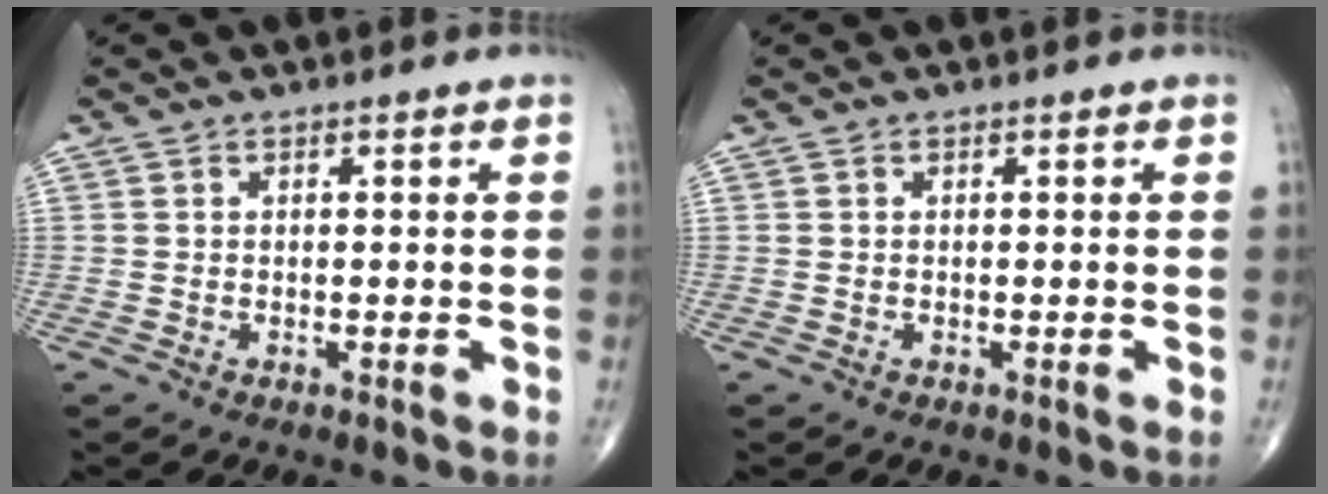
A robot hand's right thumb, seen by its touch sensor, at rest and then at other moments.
{"total": 0.0}